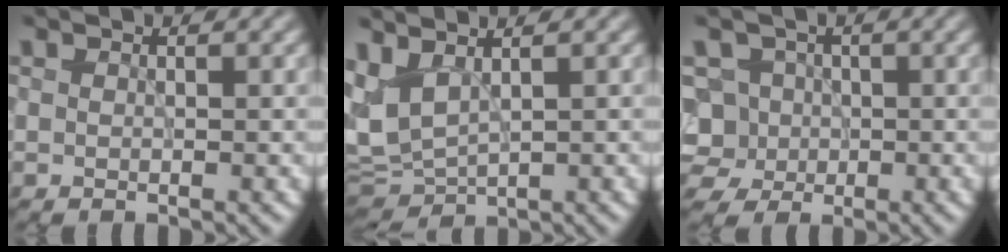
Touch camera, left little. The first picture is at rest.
{"total": 4.6, "force": [1.5, 2.3, 3.7], "torque": [-0.091, 0.002, 0.033]}
{"total": 6.5, "force": [-0.8, 6.0, 2.4], "torque": [-0.043, 0.025, -0.038]}